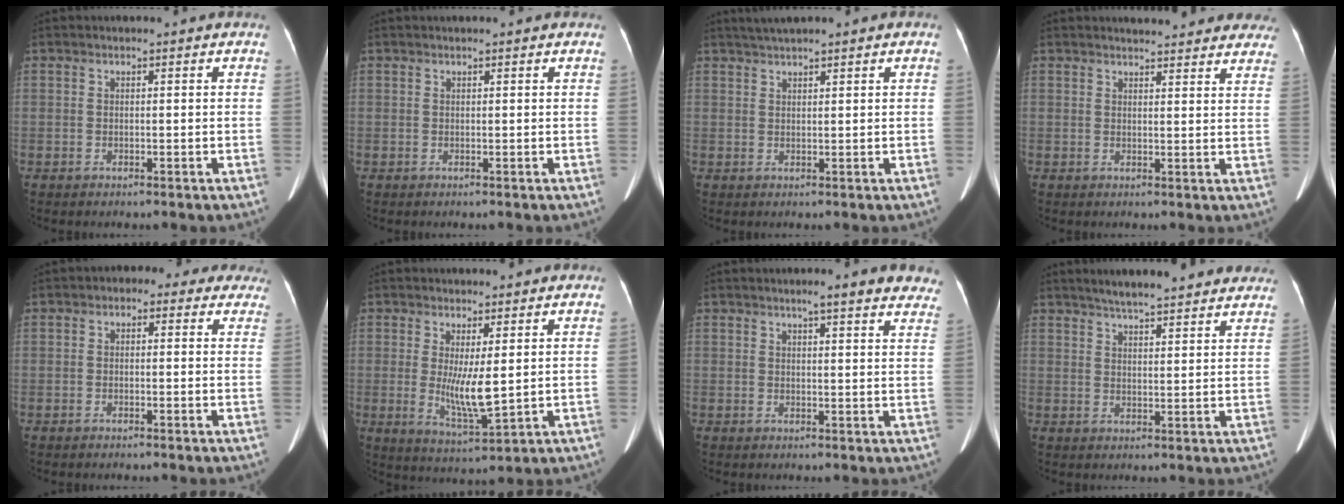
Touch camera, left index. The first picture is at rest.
{"total": 1.0, "force": [0.9, 0.0, 0.4], "torque": [-0.009, 0.019, 0.017]}
{"total": 3.3, "force": [2.7, 0.1, 1.9], "torque": [-0.038, 0.024, 0.051]}
{"total": 14.8, "force": [13.8, 3.0, 4.4], "torque": [-0.029, -0.004, 0.142]}
{"total": 5.8, "force": [3.8, 3.5, 2.6], "torque": [-0.018, 0.025, 0.031]}
{"total": 6.2, "force": [0.6, 0.9, 6.1], "torque": [-0.121, -0.025, 0.022]}
{"total": 11.4, "force": [9.7, 1.7, 5.9], "torque": [-0.052, 0.000, 0.099]}
{"total": 15.6, "force": [13.7, 2.2, 7.1], "torque": [-0.097, 0.026, 0.176]}